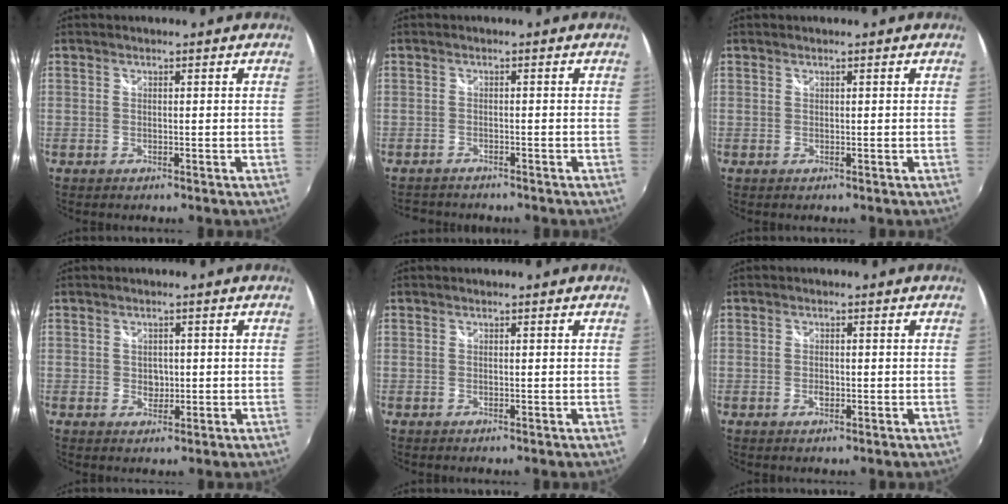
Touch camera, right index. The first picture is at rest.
{"total": 3.4, "force": [-3.2, 0.9, 0.6], "torque": [-0.026, -0.009, -0.056]}
{"total": 0.0}
{"total": 2.3, "force": [-0.1, 2.0, 1.0], "torque": [-0.014, 0.000, -0.002]}
{"total": 0.0}
{"total": 1.7, "force": [-0.5, 1.0, 1.2], "torque": [-0.023, 0.000, -0.009]}